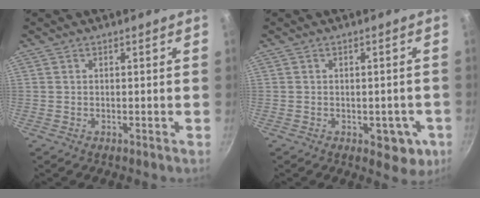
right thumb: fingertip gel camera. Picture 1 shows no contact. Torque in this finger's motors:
{"motor_torque": [-0.27, 0.39, -0.32, -0.07, 0.03]}